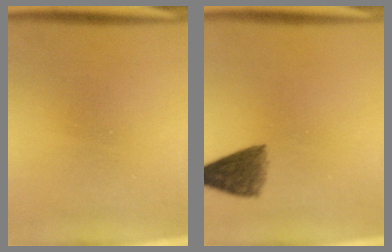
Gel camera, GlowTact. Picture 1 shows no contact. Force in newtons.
{"total": 5.5}